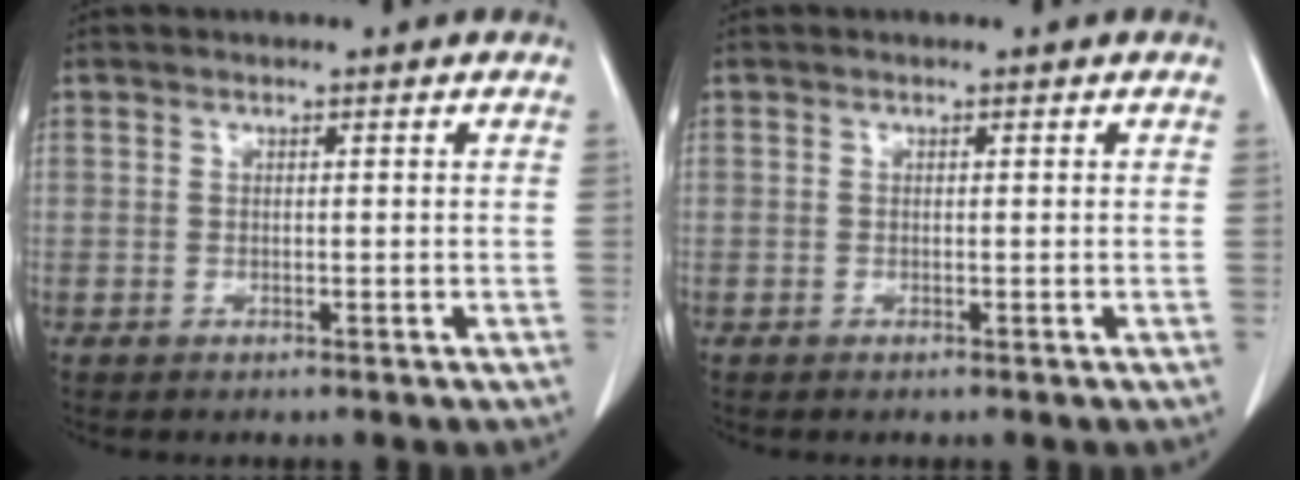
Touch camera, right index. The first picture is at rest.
{"total": 0.0}